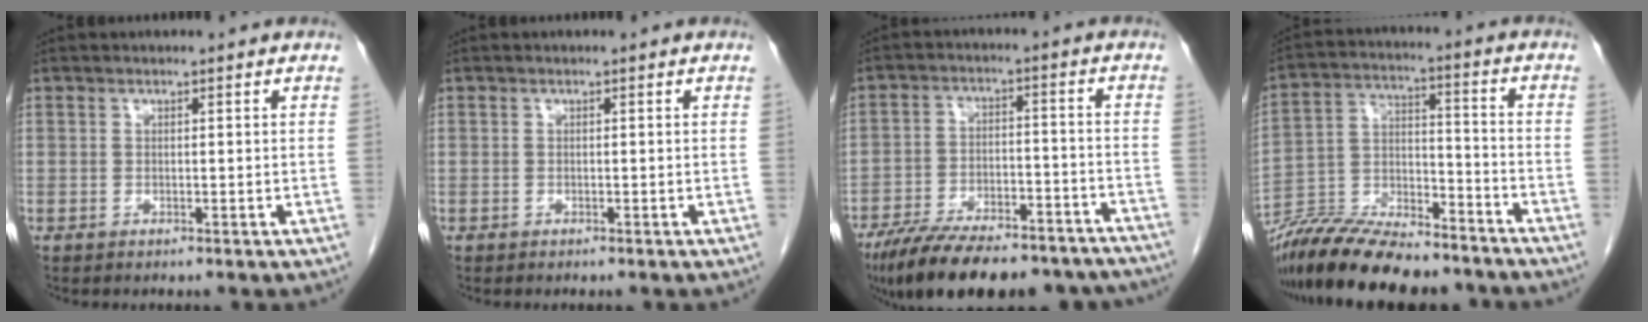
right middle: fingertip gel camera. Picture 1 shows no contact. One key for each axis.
{"total": 0.0}
{"total": 23.9, "fx": -19.8, "fy": 7.3, "fz": 11.2, "tx": -0.162, "ty": -0.004, "tz": -0.283}
{"total": 19.3, "fx": -16.8, "fy": 4.2, "fz": 8.6, "tx": -0.171, "ty": -0.005, "tz": -0.290}